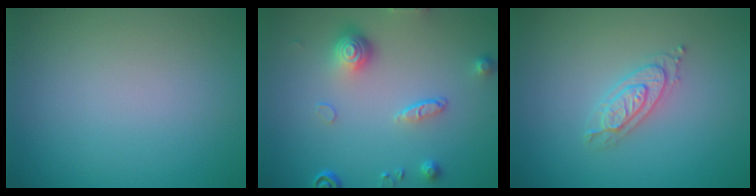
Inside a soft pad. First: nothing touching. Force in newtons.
{"total": 4.3, "press": 3.2, "slide": 2.8}
{"total": 2.6, "press": 2.6, "slide": 0.5}